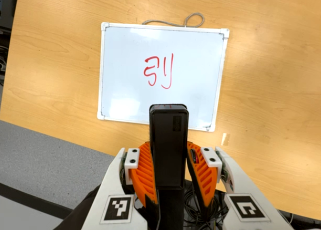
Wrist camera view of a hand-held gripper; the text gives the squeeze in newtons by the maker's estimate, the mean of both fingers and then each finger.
{"total": 5.0, "left": 3.6, "right": 6.3}